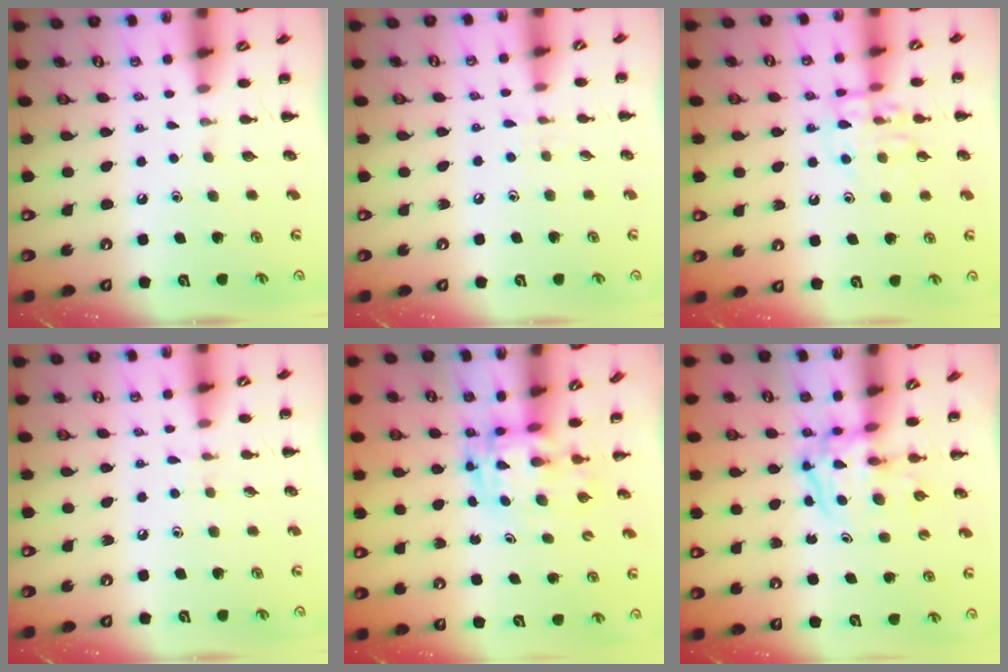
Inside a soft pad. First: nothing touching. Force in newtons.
{"total": 4.0, "press": 3.7, "slide": 1.5}
{"total": 11.5, "press": 11.4, "slide": 0.9}
{"total": 4.4, "press": 4.0, "slide": 1.8}
{"total": 2.9, "press": 2.9, "slide": 0.6}
{"total": 3.8, "press": 3.8, "slide": 0.5}